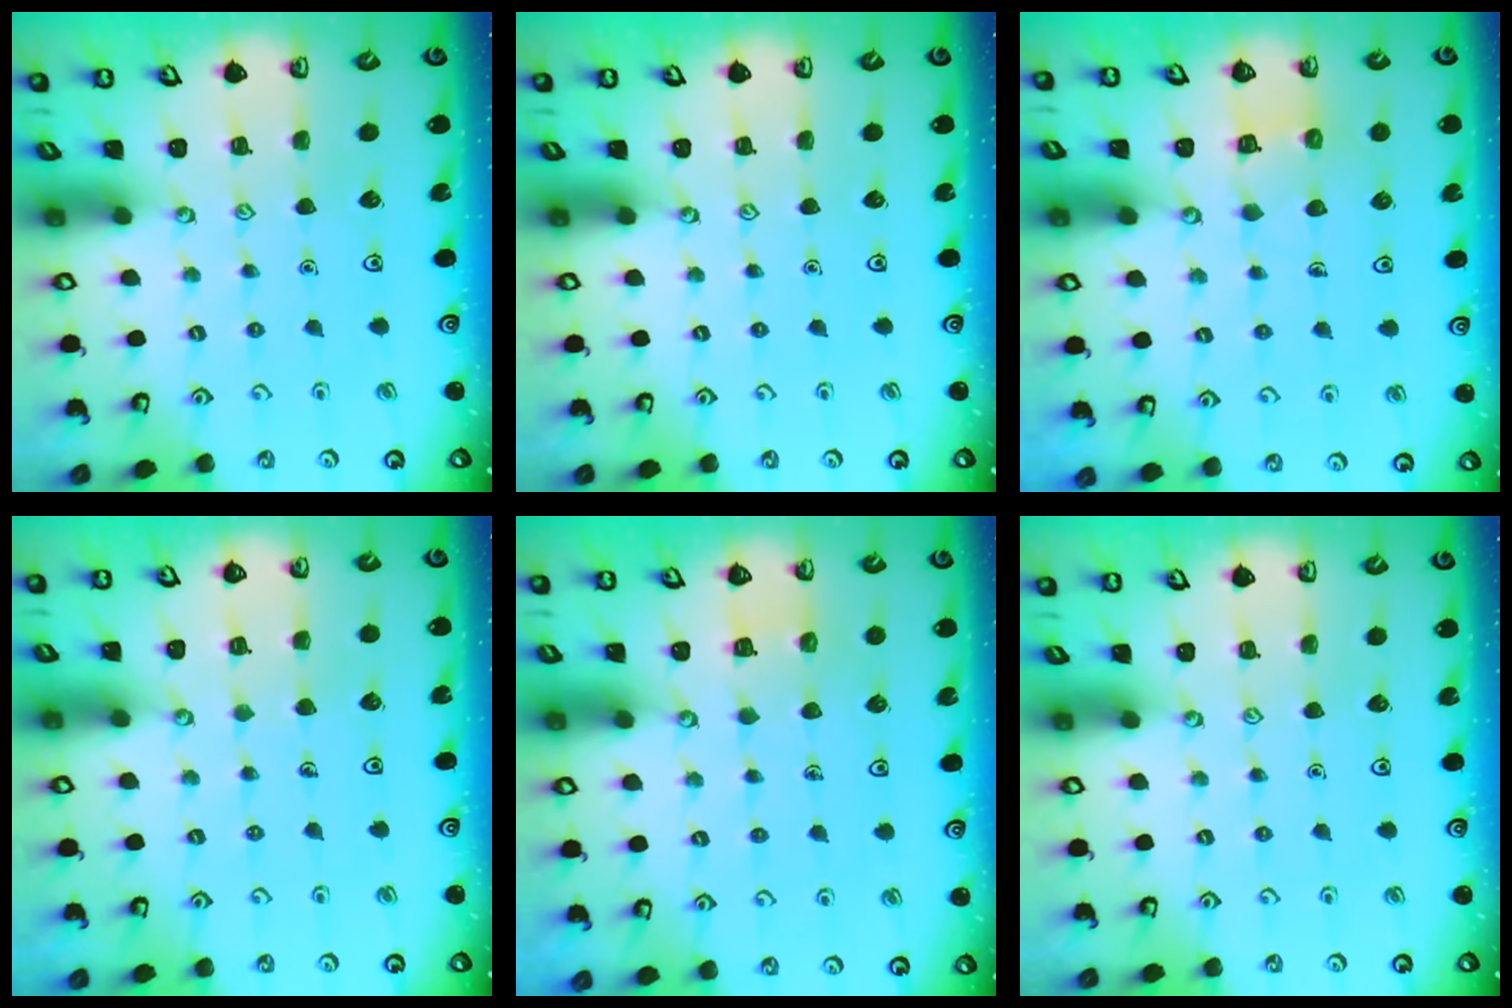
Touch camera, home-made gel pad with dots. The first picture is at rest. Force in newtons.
{"total": 0.0}
{"total": 5.8, "press": 5.7, "slide": 0.5}
{"total": 2.6, "press": 2.6, "slide": 0.2}
{"total": 3.7, "press": 3.7, "slide": 0.2}
{"total": 0.0}